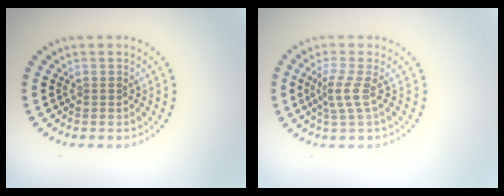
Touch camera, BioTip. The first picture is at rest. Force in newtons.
{"total": 2.3, "press": 1.6, "slide": 1.6}